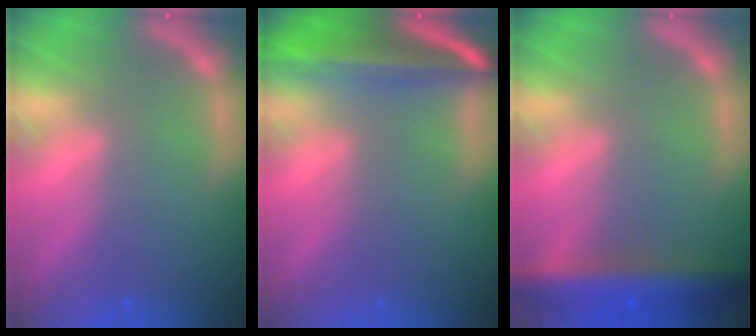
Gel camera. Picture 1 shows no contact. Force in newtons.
{"total": 9.0}
{"total": 7.0}